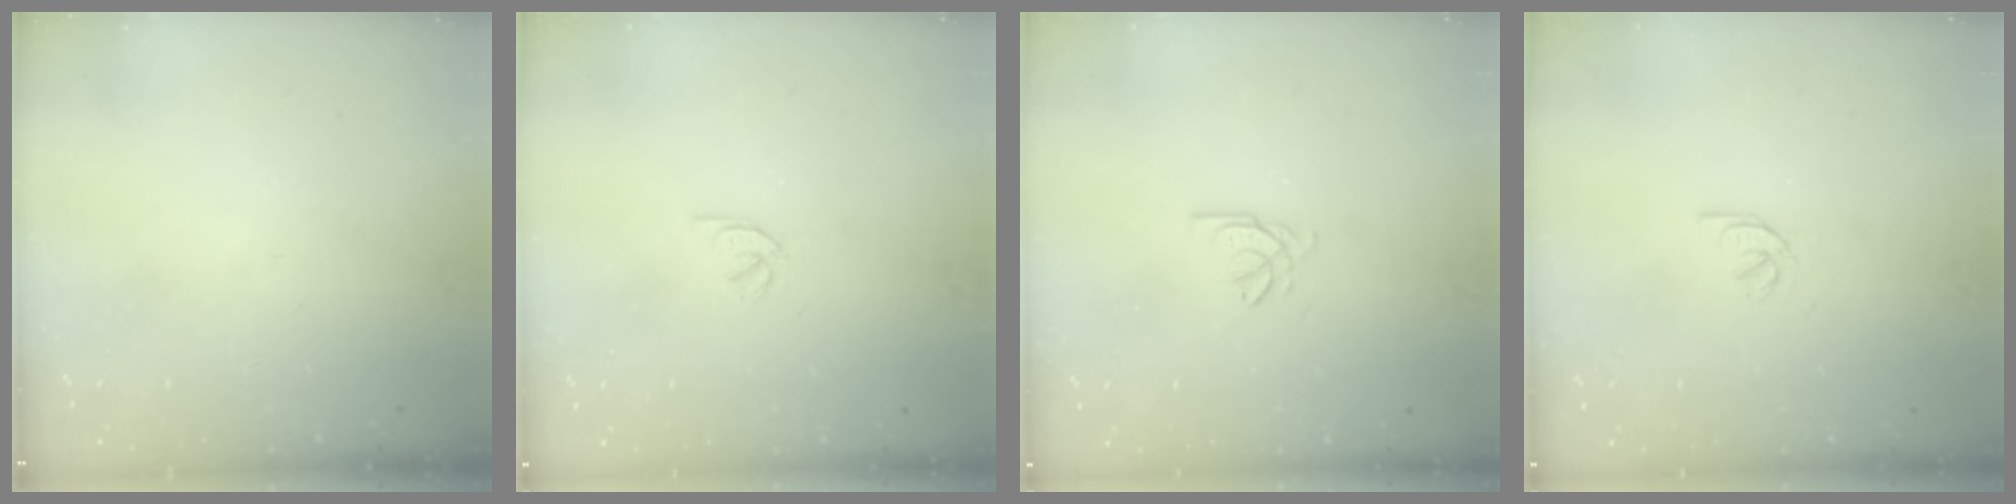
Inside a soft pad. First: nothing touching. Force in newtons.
{"total": 2.1, "press": 2.1, "slide": 0.4}
{"total": 2.6, "press": 2.6, "slide": 0.1}
{"total": 1.6, "press": 1.6, "slide": 0.3}